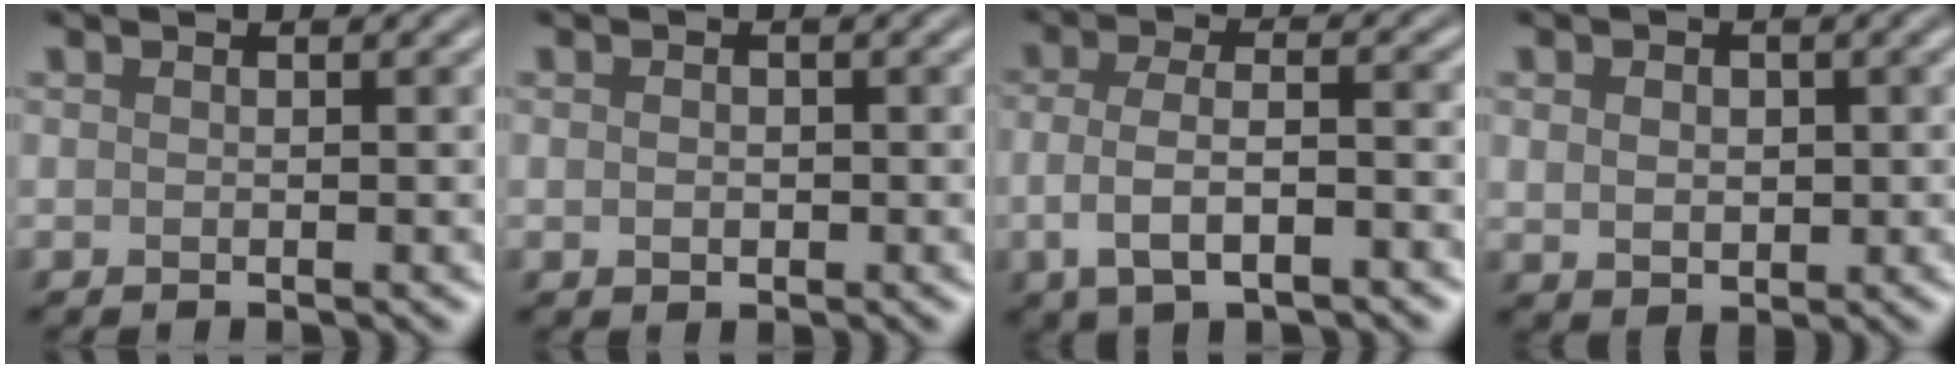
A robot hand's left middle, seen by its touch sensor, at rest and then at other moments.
{"total": 1.0, "force": [0.0, 0.8, 0.6], "torque": [-0.010, -0.002, -0.002]}
{"total": 4.9, "force": [-1.6, 2.1, 4.1], "torque": [-0.085, -0.004, -0.034]}
{"total": 2.3, "force": [0.4, 1.8, 1.4], "torque": [-0.025, 0.002, 0.009]}